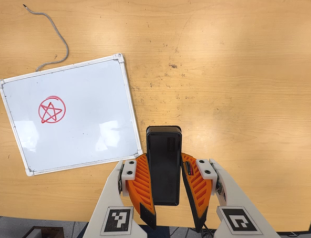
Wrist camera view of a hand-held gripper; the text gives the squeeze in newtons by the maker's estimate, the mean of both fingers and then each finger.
{"total": 9.2, "left": 7.6, "right": 10.8}